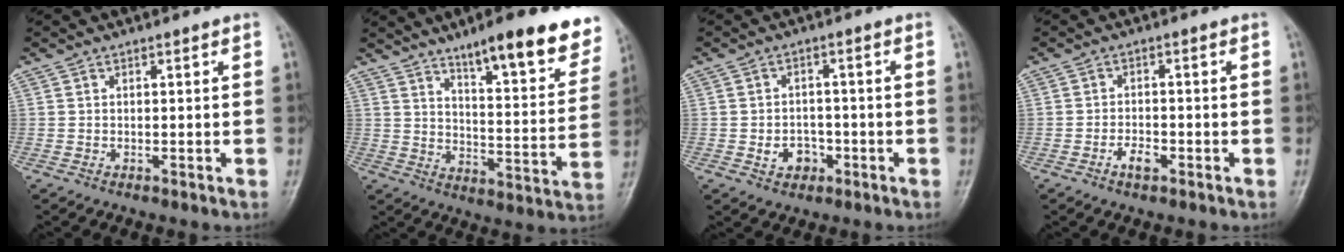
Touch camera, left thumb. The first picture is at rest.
{"total": 18.4, "force": [12.6, 4.4, 12.7], "torque": [-0.132, -0.064, 0.180]}
{"total": 4.5, "force": [-1.6, 3.6, 2.2], "torque": [-0.013, 0.016, -0.022]}
{"total": 2.9, "force": [-1.6, 1.4, 2.0], "torque": [-0.033, 0.012, -0.029]}